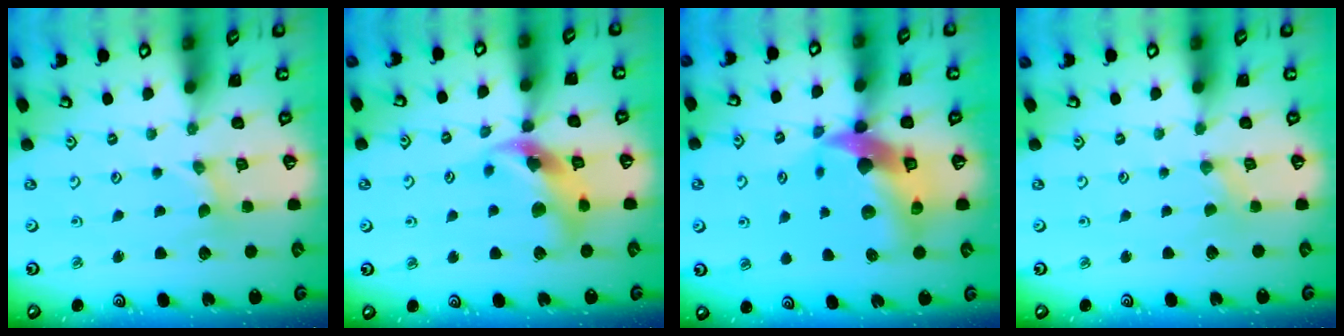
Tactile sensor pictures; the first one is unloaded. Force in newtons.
{"total": 13.5, "press": 13.4, "slide": 1.8}
{"total": 14.1, "press": 14.0, "slide": 2.1}
{"total": 0.0}